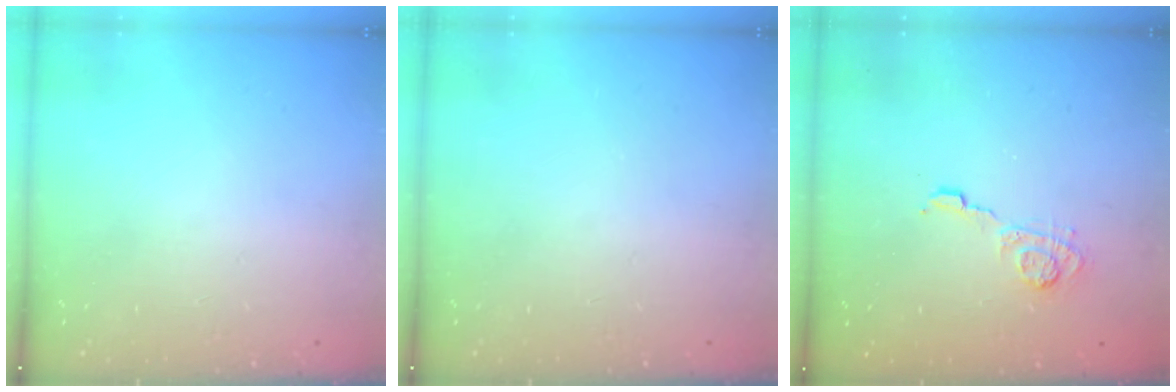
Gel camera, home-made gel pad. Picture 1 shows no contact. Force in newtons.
{"total": 0.0}
{"total": 5.8, "press": 5.7, "slide": 0.8}